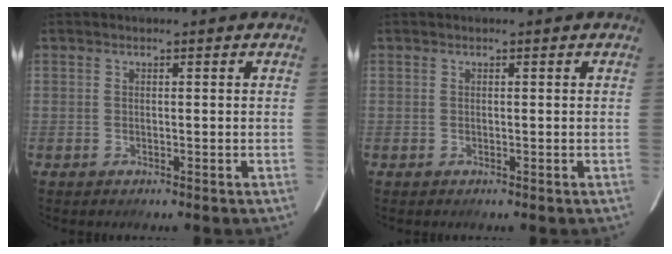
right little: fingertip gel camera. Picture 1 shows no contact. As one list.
[{"total": 0.0}]